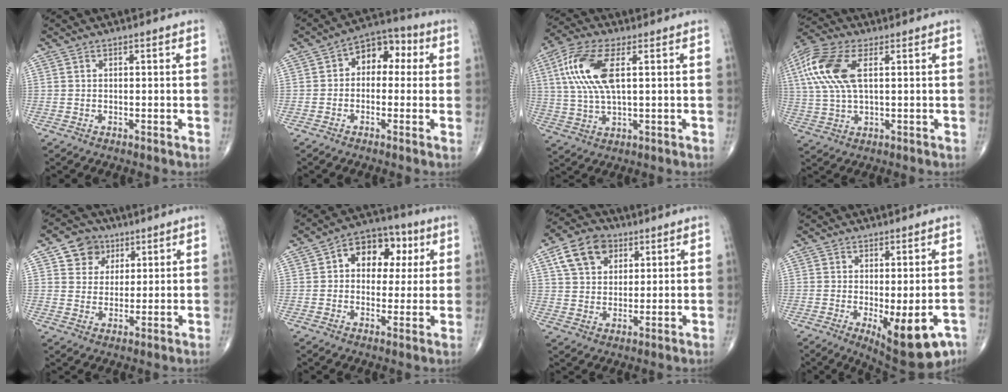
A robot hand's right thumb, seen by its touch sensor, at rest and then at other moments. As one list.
[{"total": 8.7, "force": [1.3, 6.0, 6.2], "torque": [-0.046, 0.033, 0.004]}, {"total": 12.5, "force": [3.1, 5.0, 11.0], "torque": [-0.248, 0.006, 0.062]}, {"total": 13.7, "force": [3.7, 6.5, 11.5], "torque": [-0.271, 0.013, 0.071]}, {"total": 7.1, "force": [3.5, 5.9, 2.0], "torque": [-0.002, -0.010, 0.056]}, {"total": 12.2, "force": [3.2, 8.7, 8.0], "torque": [-0.064, 0.016, 0.040]}, {"total": 10.5, "force": [4.7, 7.5, 5.8], "torque": [-0.079, -0.006, 0.079]}, {"total": 12.2, "force": [-4.9, 4.6, 10.2], "torque": [-0.120, -0.010, -0.058]}]